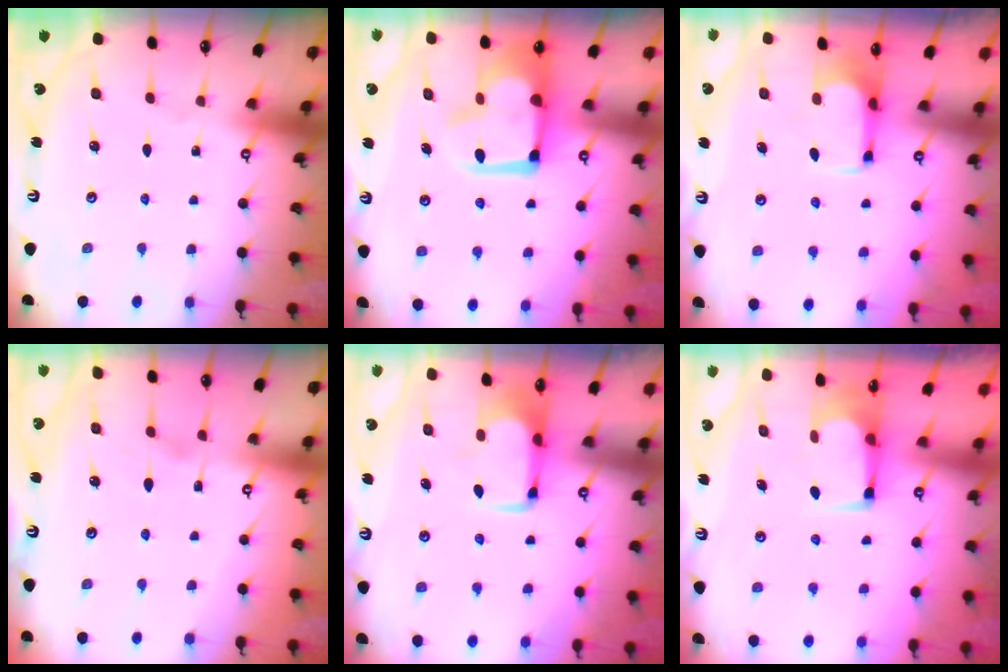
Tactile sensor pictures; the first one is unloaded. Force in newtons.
{"total": 12.8, "press": 12.8, "slide": 1.0}
{"total": 0.8, "press": 0.1, "slide": 0.8}
{"total": 0.8, "press": 0.0, "slide": 0.8}
{"total": 1.8, "press": 1.7, "slide": 0.5}
{"total": 2.2, "press": 2.2, "slide": 0.2}